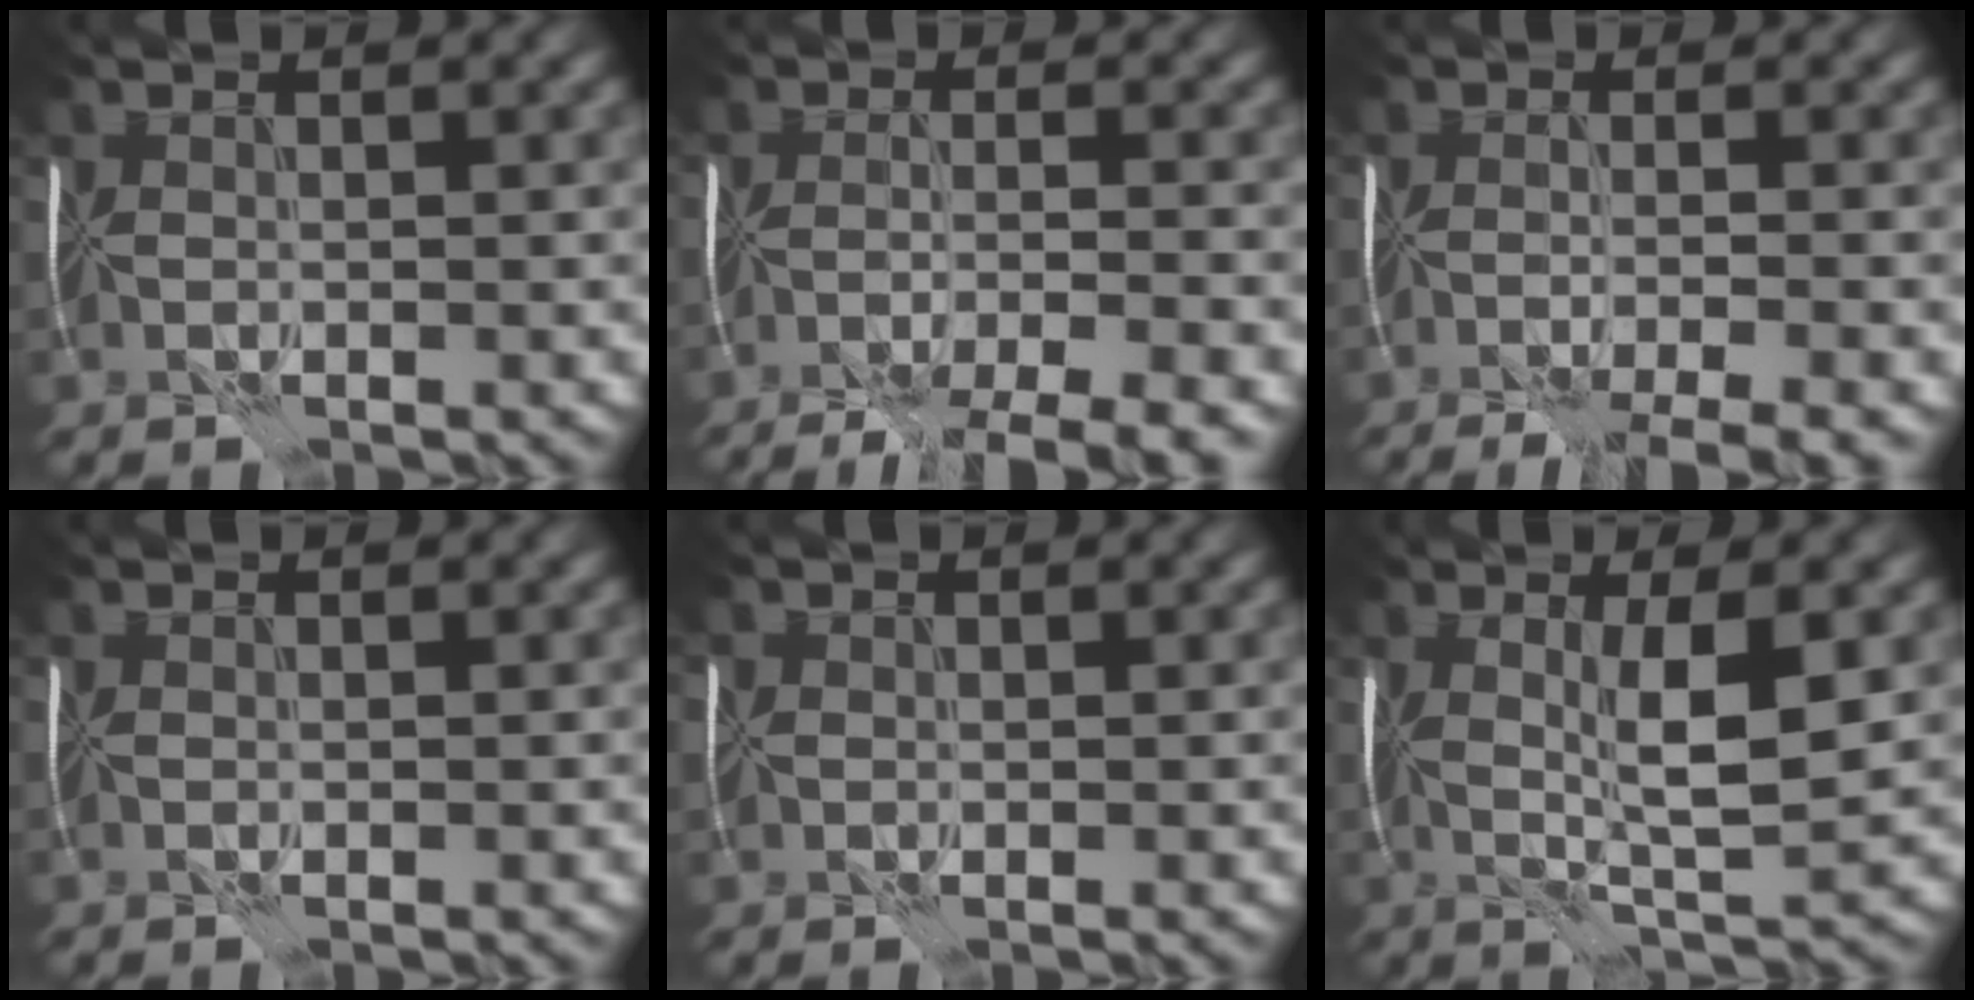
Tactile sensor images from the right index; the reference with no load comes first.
{"total": 8.1, "force": [-6.4, 1.3, 4.9], "torque": [-0.077, -0.018, -0.094]}
{"total": 6.7, "force": [-4.6, 1.4, 4.7], "torque": [-0.063, -0.020, -0.066]}
{"total": 0.0}
{"total": 1.2, "force": [0.0, 1.2, 0.1], "torque": [-0.002, 0.001, -0.001]}
{"total": 5.6, "force": [0.7, 1.0, 5.4], "torque": [-0.096, -0.005, 0.014]}